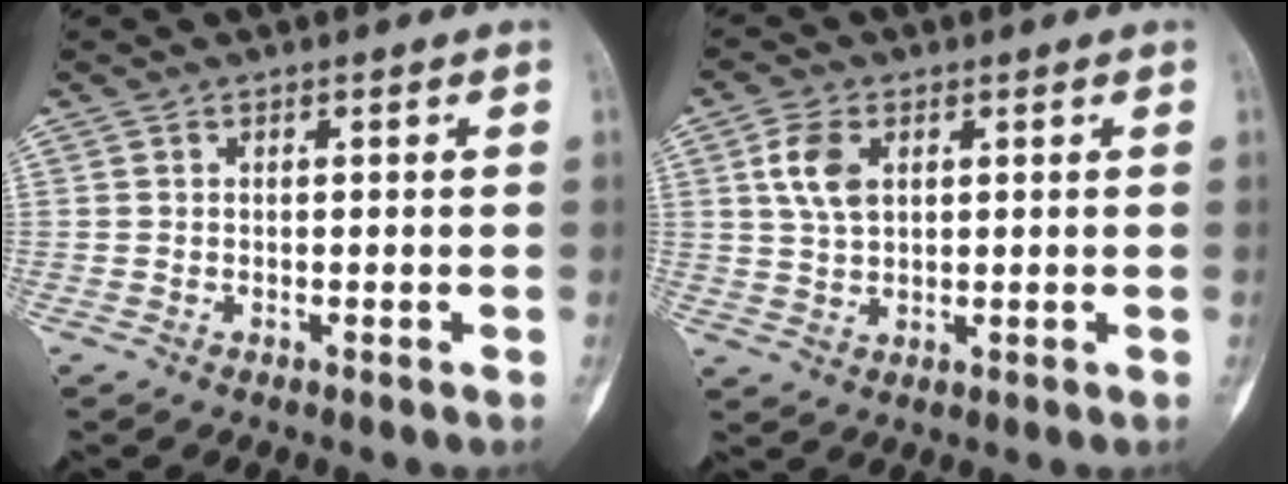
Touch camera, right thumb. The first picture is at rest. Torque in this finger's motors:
{"motor_torque": [0.81, 0.78, 0.20, -0.22, 0.22]}